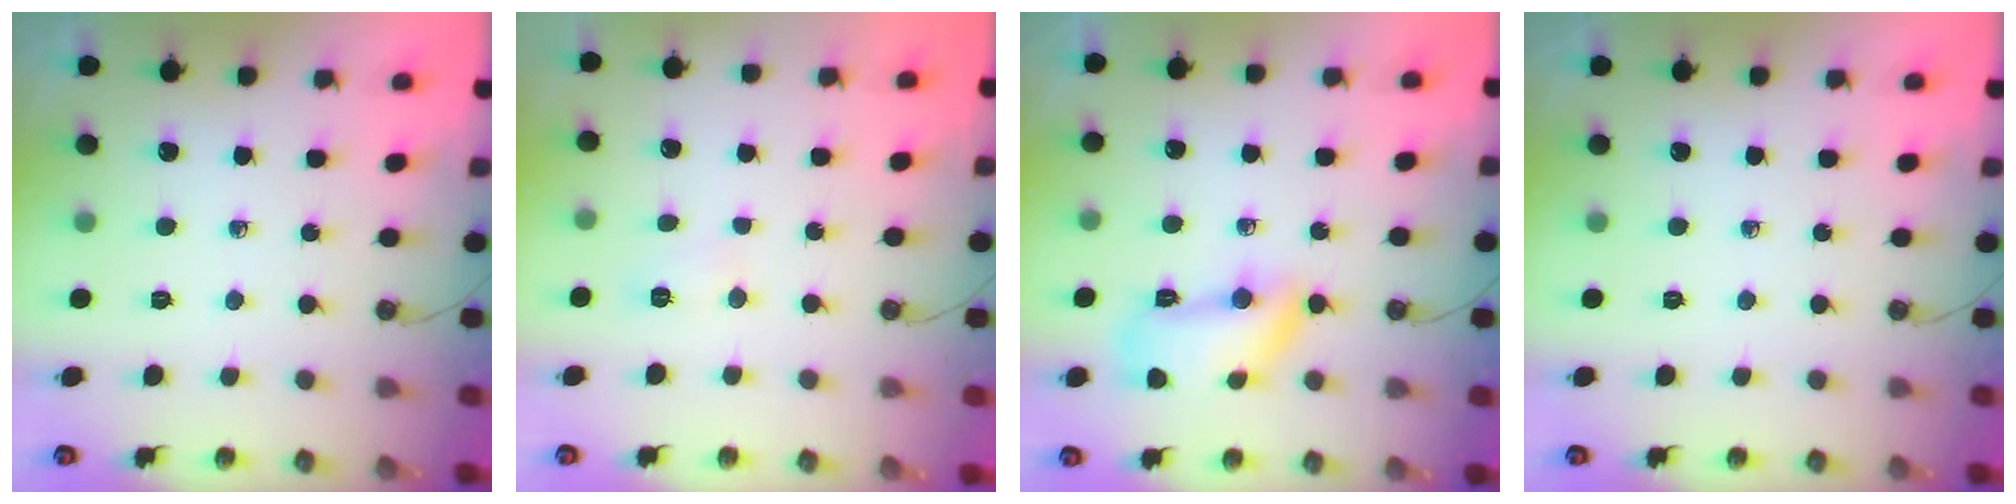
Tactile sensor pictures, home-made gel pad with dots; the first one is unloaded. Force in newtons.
{"total": 3.6, "press": 3.5, "slide": 0.8}
{"total": 10.7, "press": 10.6, "slide": 1.4}
{"total": 0.0}